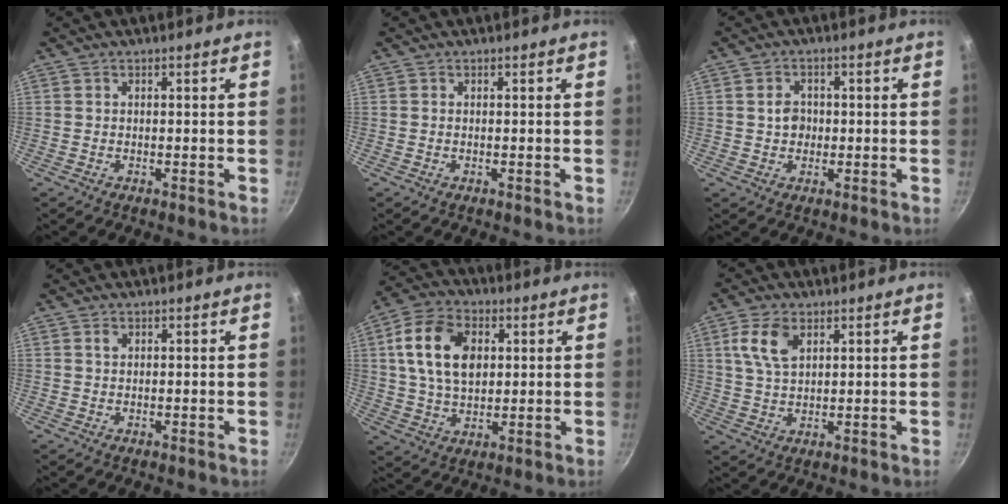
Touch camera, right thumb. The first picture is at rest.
{"total": 0.0}
{"total": 3.4, "force": [0.0, 2.9, 1.8], "torque": [-0.011, 0.007, -0.002]}
{"total": 1.0, "force": [0.4, 0.7, 0.6], "torque": [-0.009, 0.001, 0.007]}
{"total": 14.1, "force": [3.1, 9.4, 10.0], "torque": [-0.163, 0.002, 0.048]}
{"total": 7.2, "force": [3.0, 4.1, 5.1], "torque": [-0.096, -0.003, 0.058]}